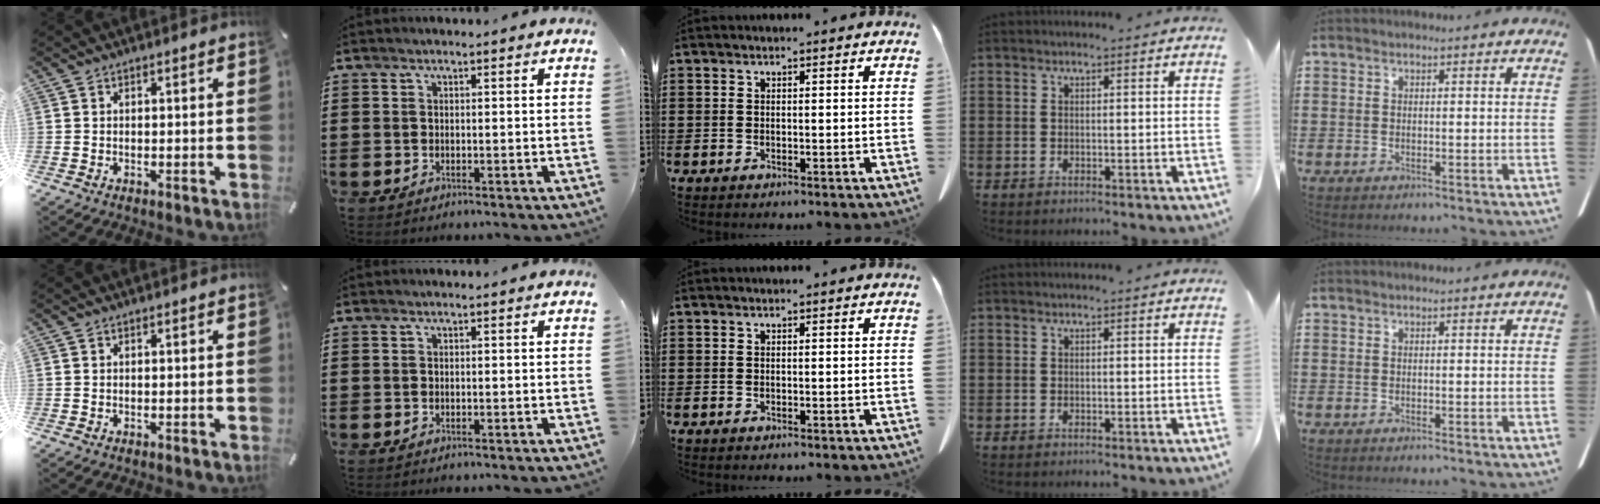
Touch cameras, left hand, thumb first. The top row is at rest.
{}